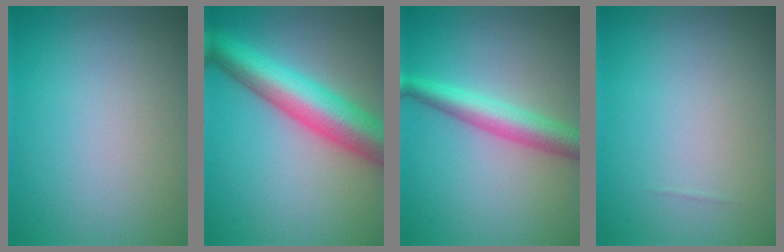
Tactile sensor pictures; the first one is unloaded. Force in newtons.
{"total": 8.2, "press": 8.2, "slide": 0.3}
{"total": 4.3, "press": 4.3, "slide": 0.1}
{"total": 0.0}